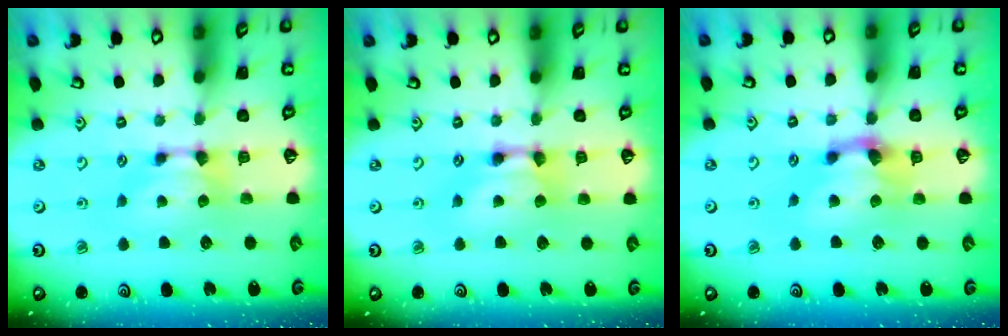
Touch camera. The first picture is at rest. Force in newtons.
{"total": 2.2, "press": 2.2, "slide": 0.1}
{"total": 2.3, "press": 1.4, "slide": 1.8}